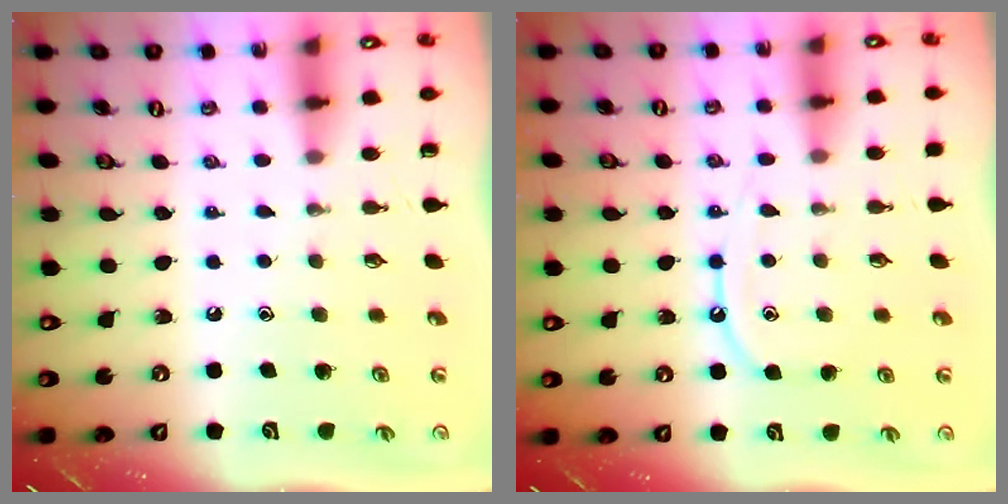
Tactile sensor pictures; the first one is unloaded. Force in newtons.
{"total": 8.5, "press": 8.5, "slide": 0.9}